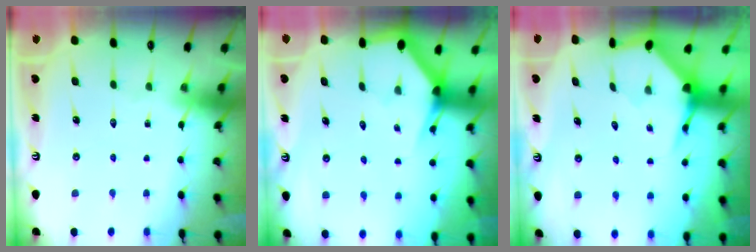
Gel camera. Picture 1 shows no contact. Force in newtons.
{"total": 3.0, "press": 3.0, "slide": 0.1}
{"total": 4.0, "press": 3.9, "slide": 0.4}